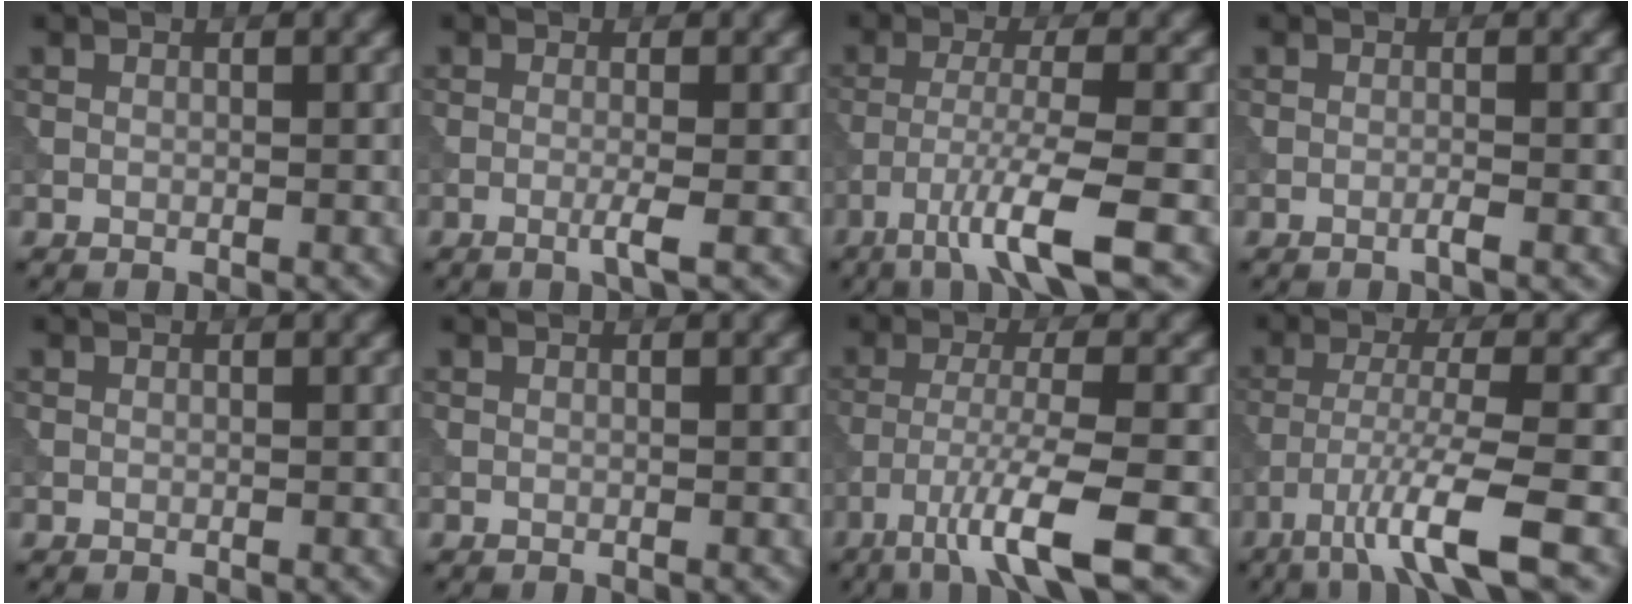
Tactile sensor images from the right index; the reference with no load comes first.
{"total": 1.8, "force": [-0.5, 0.2, 1.7], "torque": [-0.030, -0.002, -0.015]}
{"total": 5.9, "force": [-3.2, 0.4, 5.0], "torque": [-0.081, 0.000, -0.067]}
{"total": 0.9, "force": [-0.4, 0.1, 0.8], "torque": [-0.011, 0.002, -0.013]}
{"total": 0.0}
{"total": 0.0}
{"total": 6.6, "force": [-3.6, 0.6, 5.5], "torque": [-0.091, -0.001, -0.072]}
{"total": 6.2, "force": [-3.4, 0.4, 5.2], "torque": [-0.087, -0.001, -0.068]}